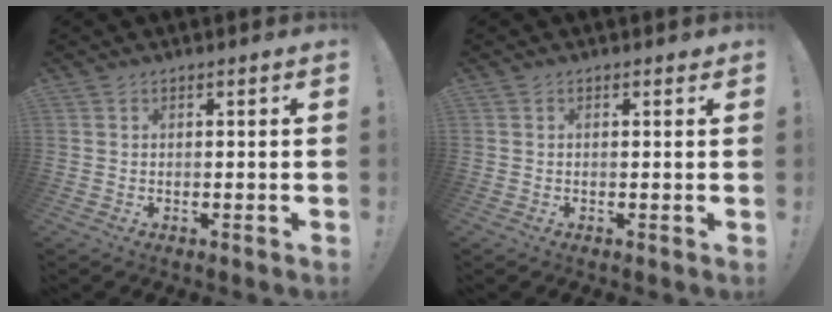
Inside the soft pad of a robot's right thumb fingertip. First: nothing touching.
{"total": 0.5, "force": [0.3, 0.3, 0.2], "torque": [0.009, -0.004, 0.002]}